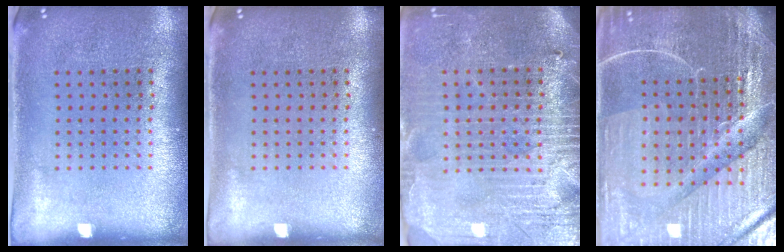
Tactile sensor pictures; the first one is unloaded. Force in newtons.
{"total": 0.0}
{"total": 3.9, "press": 3.5, "slide": 1.7}
{"total": 5.8, "press": 5.3, "slide": 2.4}